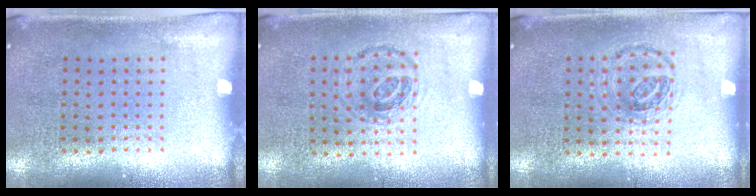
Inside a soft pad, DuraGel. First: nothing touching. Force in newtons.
{"total": 0.9, "press": 0.8, "slide": 0.4}
{"total": 1.0, "press": 0.9, "slide": 0.2}